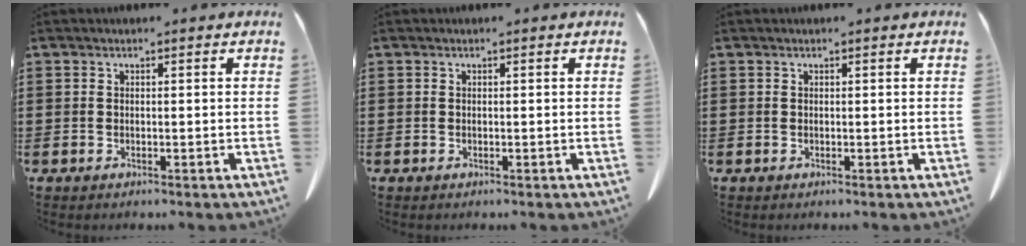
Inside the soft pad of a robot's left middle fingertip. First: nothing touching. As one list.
[{"total": 0.0}, {"total": 0.0}]